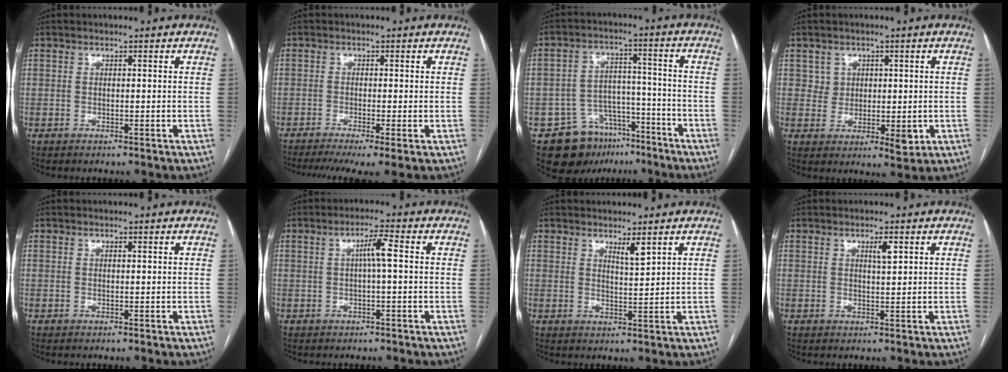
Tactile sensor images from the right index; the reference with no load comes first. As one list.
[{"total": 6.9, "force": [-4.6, 0.6, 5.1], "torque": [-0.082, -0.010, -0.077]}, {"total": 11.8, "force": [-7.5, 8.1, 4.0], "torque": [-0.062, 0.037, -0.112]}, {"total": 5.8, "force": [1.1, 5.1, 2.7], "torque": [-0.032, -0.001, 0.032]}, {"total": 0.0}, {"total": 3.6, "force": [0.4, 0.0, 3.6], "torque": [-0.063, 0.009, 0.007]}, {"total": 2.5, "force": [1.8, -0.1, 1.7], "torque": [-0.032, -0.010, 0.035]}, {"total": 2.2, "force": [1.0, 0.2, 1.9], "torque": [-0.033, -0.001, 0.017]}]